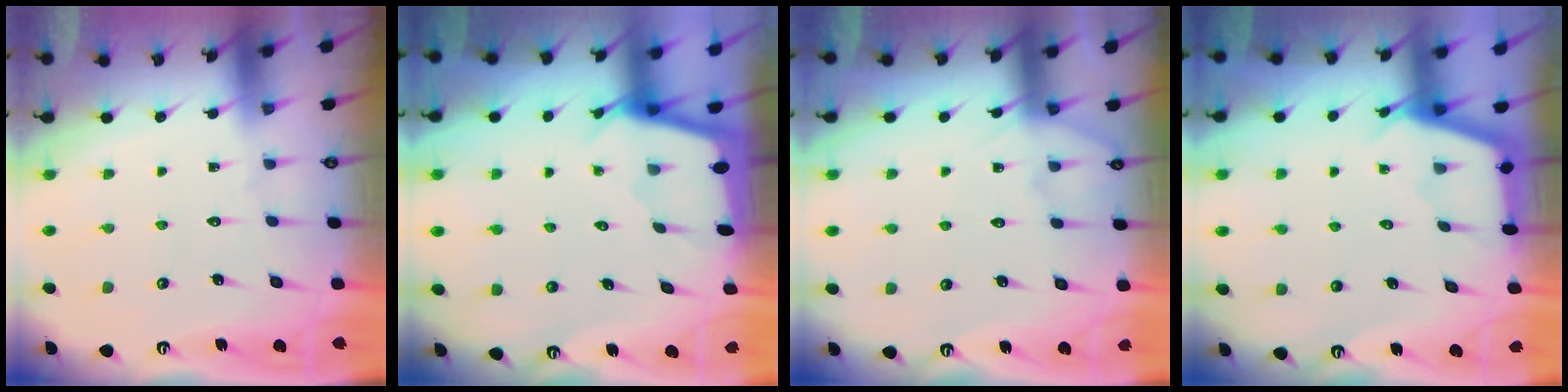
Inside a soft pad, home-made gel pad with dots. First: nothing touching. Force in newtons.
{"total": 1.7, "press": 1.6, "slide": 0.2}
{"total": 4.7, "press": 4.7, "slide": 0.6}
{"total": 2.9, "press": 2.9, "slide": 0.3}